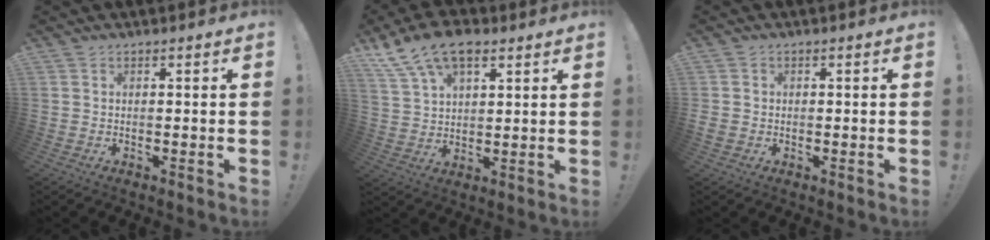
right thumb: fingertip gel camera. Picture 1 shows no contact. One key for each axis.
{"total": 12.6, "fx": 7.9, "fy": 6.5, "fz": 7.3, "tx": -0.139, "ty": -0.032, "tz": 0.151}
{"total": 1.9, "fx": -0.4, "fy": 1.7, "fz": 0.7, "tx": -0.012, "ty": 0.004, "tz": -0.005}